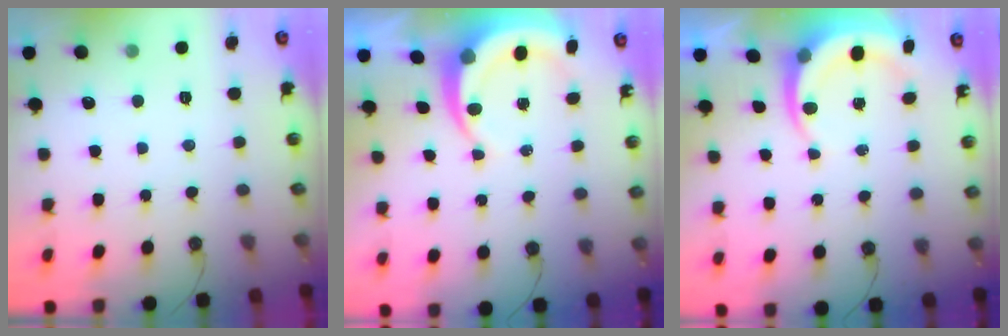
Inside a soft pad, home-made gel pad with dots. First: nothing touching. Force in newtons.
{"total": 6.7, "press": 6.6, "slide": 0.8}
{"total": 6.5, "press": 6.4, "slide": 0.8}